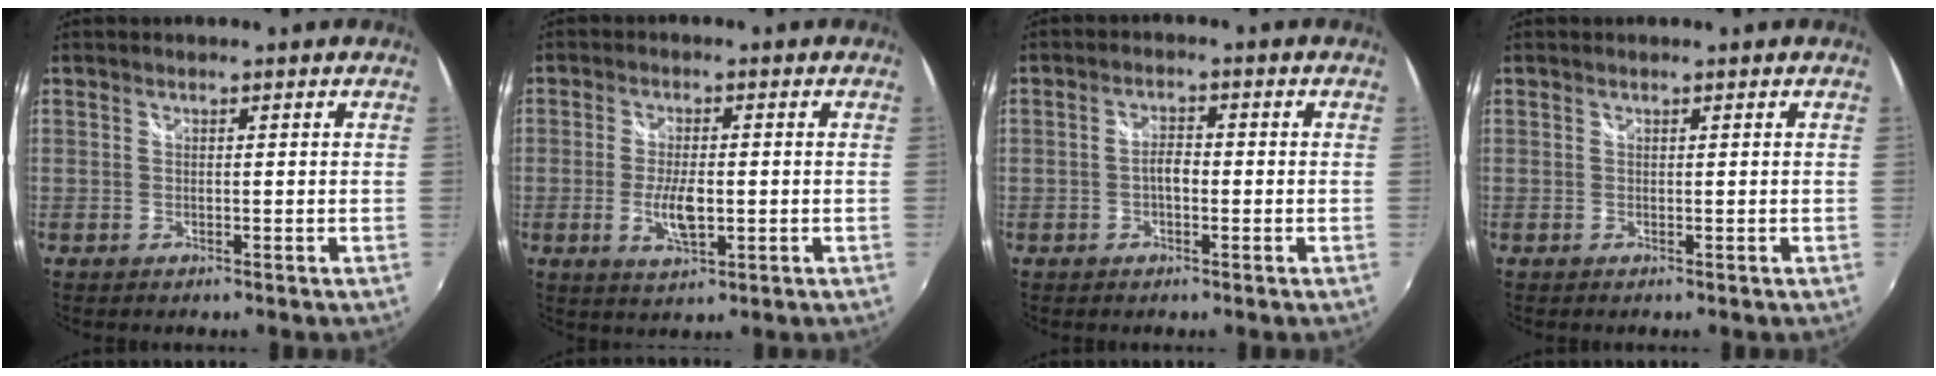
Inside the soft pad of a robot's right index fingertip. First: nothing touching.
{"total": 5.9, "force": [-1.3, 2.4, 5.3], "torque": [-0.105, -0.009, -0.022]}
{"total": 2.7, "force": [-0.7, 1.4, 2.2], "torque": [-0.039, 0.007, -0.013]}
{"total": 0.0}